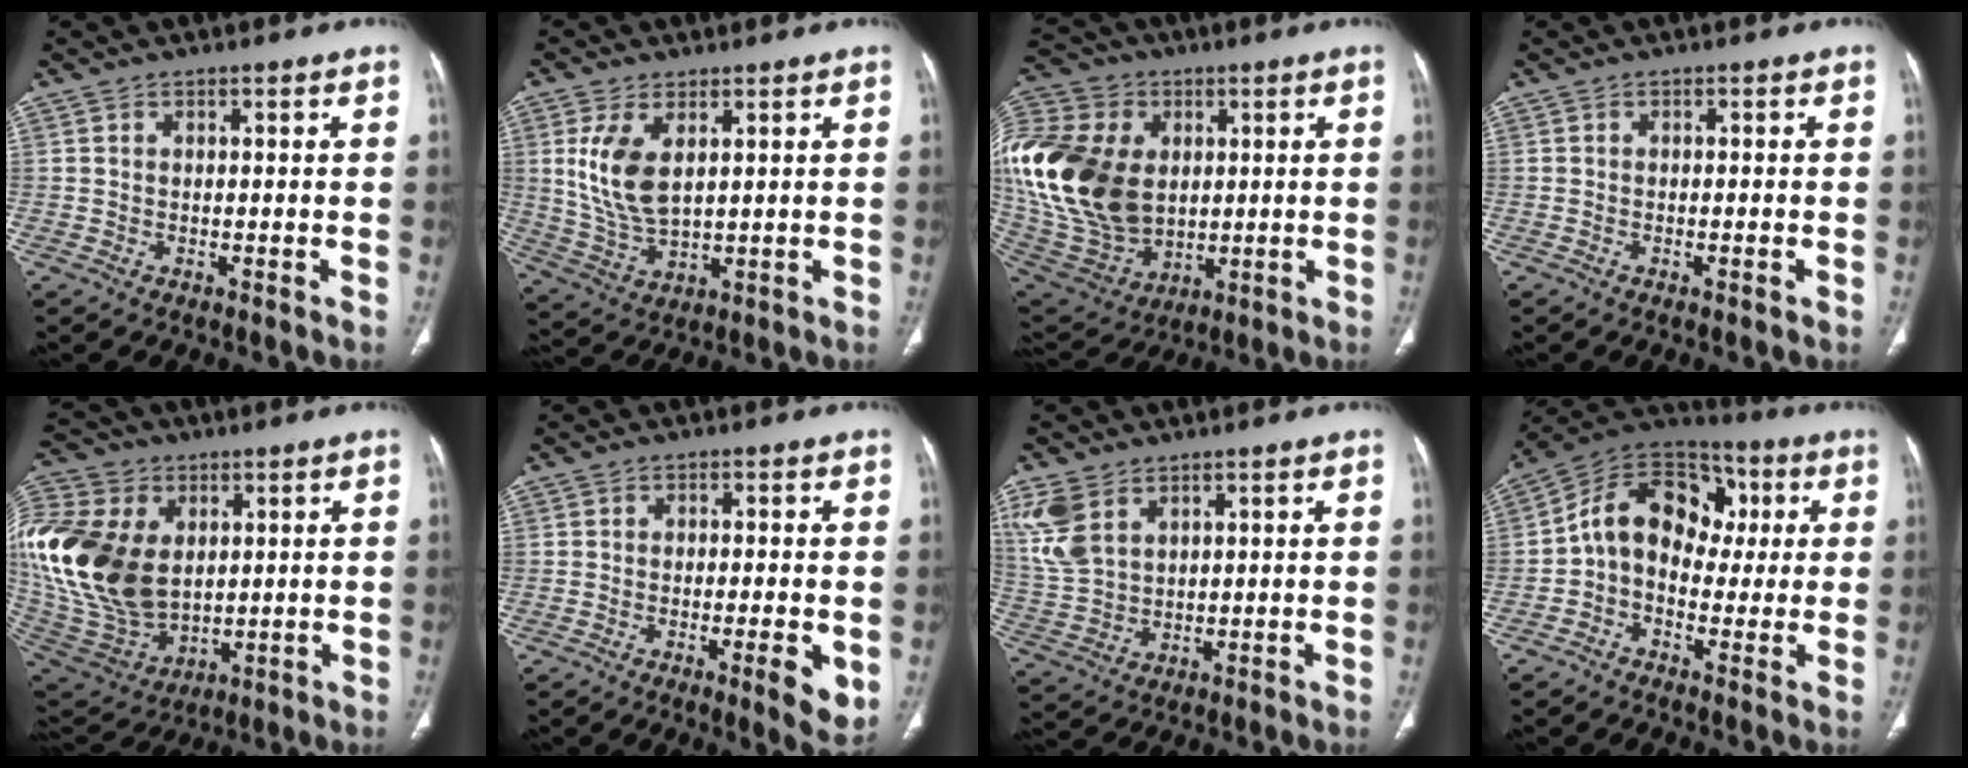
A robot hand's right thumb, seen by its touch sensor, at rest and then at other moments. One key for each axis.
{"total": 9.9, "fx": 2.9, "fy": 5.1, "fz": 8.0, "tx": -0.162, "ty": -0.014, "tz": 0.071}
{"total": 32.0, "fx": 4.5, "fy": 23.0, "fz": 21.8, "tx": -0.491, "ty": 0.020, "tz": 0.103}
{"total": 1.3, "fx": -0.5, "fy": 0.2, "fz": 1.2, "tx": -0.021, "ty": 0.000, "tz": -0.007}
{"total": 29.2, "fx": 4.7, "fy": 20.2, "fz": 20.5, "tx": -0.460, "ty": 0.002, "tz": 0.106}
{"total": 4.9, "fx": -1.2, "fy": 1.0, "fz": 4.6, "tx": -0.072, "ty": -0.011, "tz": -0.021}
{"total": 8.5, "fx": 4.6, "fy": 5.1, "fz": 5.1, "tx": -0.113, "ty": -0.007, "tz": 0.108}
{"total": 14.4, "fx": 0.7, "fy": 10.7, "fz": 9.6, "tx": -0.119, "ty": 0.044, "tz": -0.005}